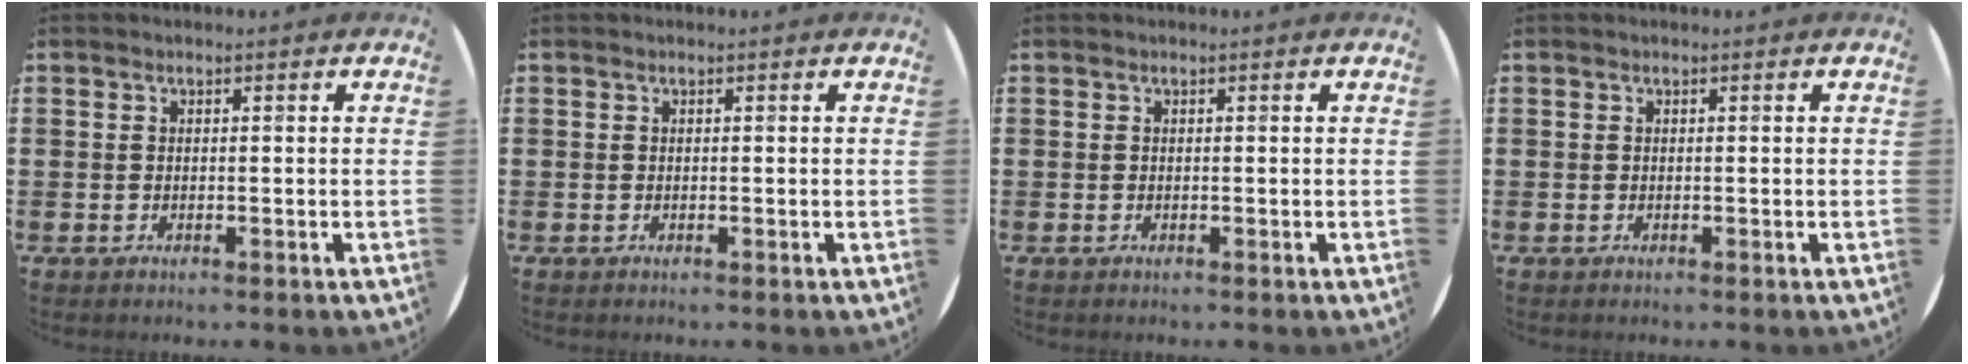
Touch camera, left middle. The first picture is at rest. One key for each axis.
{"total": 0.0}
{"total": 0.0}
{"total": 0.0}